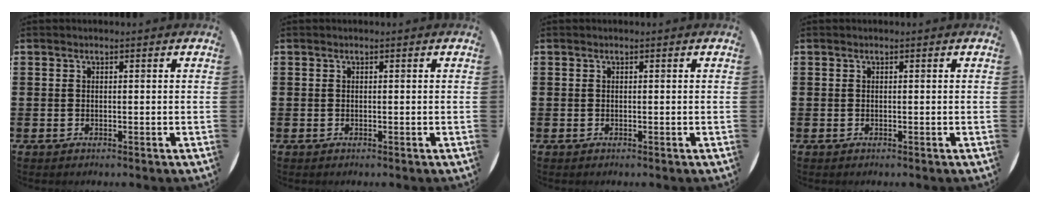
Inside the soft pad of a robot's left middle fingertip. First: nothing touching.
{"total": 0.0}
{"total": 0.0}
{"total": 0.0}